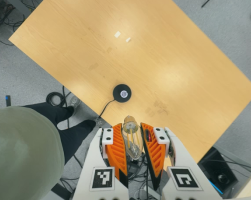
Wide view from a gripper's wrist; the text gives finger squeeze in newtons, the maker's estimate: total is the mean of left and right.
{"total": 20.2, "left": 22.4, "right": 18.0}